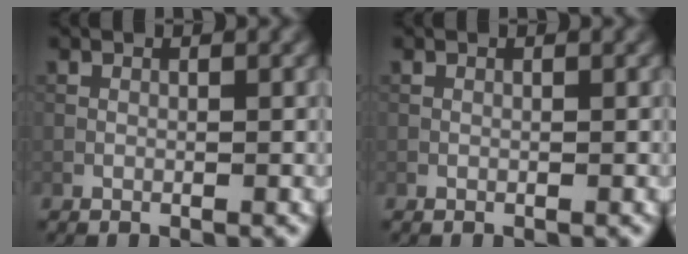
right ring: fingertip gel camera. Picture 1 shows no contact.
{"total": 0.0}